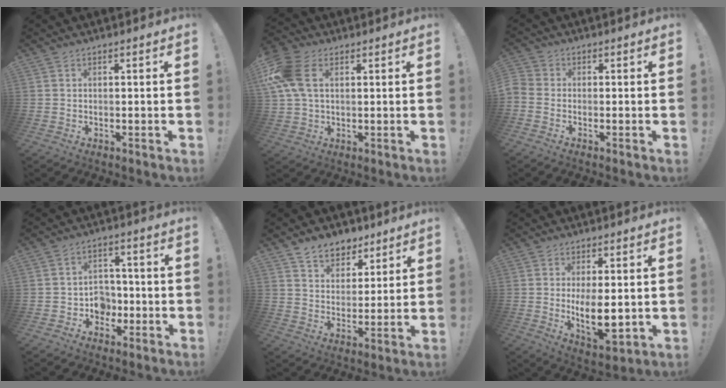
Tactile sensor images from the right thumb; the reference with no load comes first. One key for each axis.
{"total": 11.7, "fx": 3.5, "fy": 7.5, "fz": 8.3, "tx": -0.186, "ty": 0.006, "tz": 0.067}
{"total": 2.3, "fx": -1.1, "fy": 1.6, "fz": 1.3, "tx": -0.027, "ty": 0.004, "tz": -0.021}
{"total": 6.6, "fx": -1.6, "fy": 5.9, "fz": 2.3, "tx": -0.033, "ty": 0.012, "tz": -0.023}
{"total": 8.6, "fx": 6.4, "fy": 5.5, "fz": 1.7, "tx": -0.021, "ty": -0.047, "tz": 0.124}
{"total": 11.0, "fx": 0.3, "fy": 4.5, "fz": 10.0, "tx": -0.168, "ty": -0.019, "tz": 0.007}